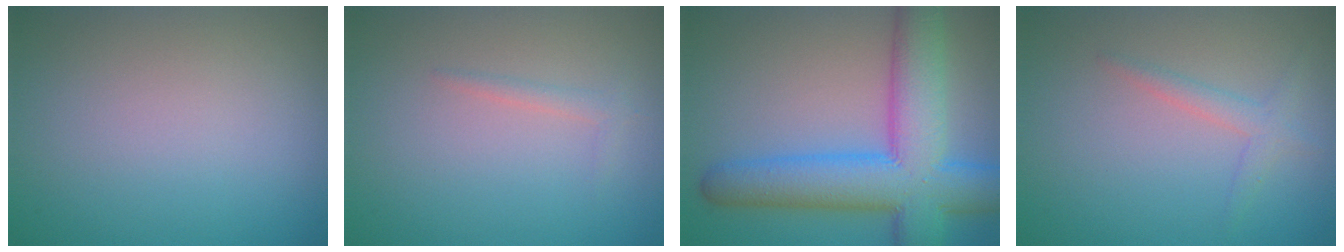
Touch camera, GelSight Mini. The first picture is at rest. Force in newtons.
{"total": 1.0, "press": 1.0, "slide": 0.1}
{"total": 10.9, "press": 10.9, "slide": 0.2}
{"total": 1.6, "press": 1.6, "slide": 0.0}